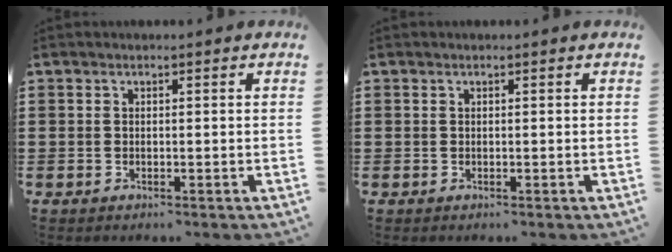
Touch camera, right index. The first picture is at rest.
{"total": 0.0}